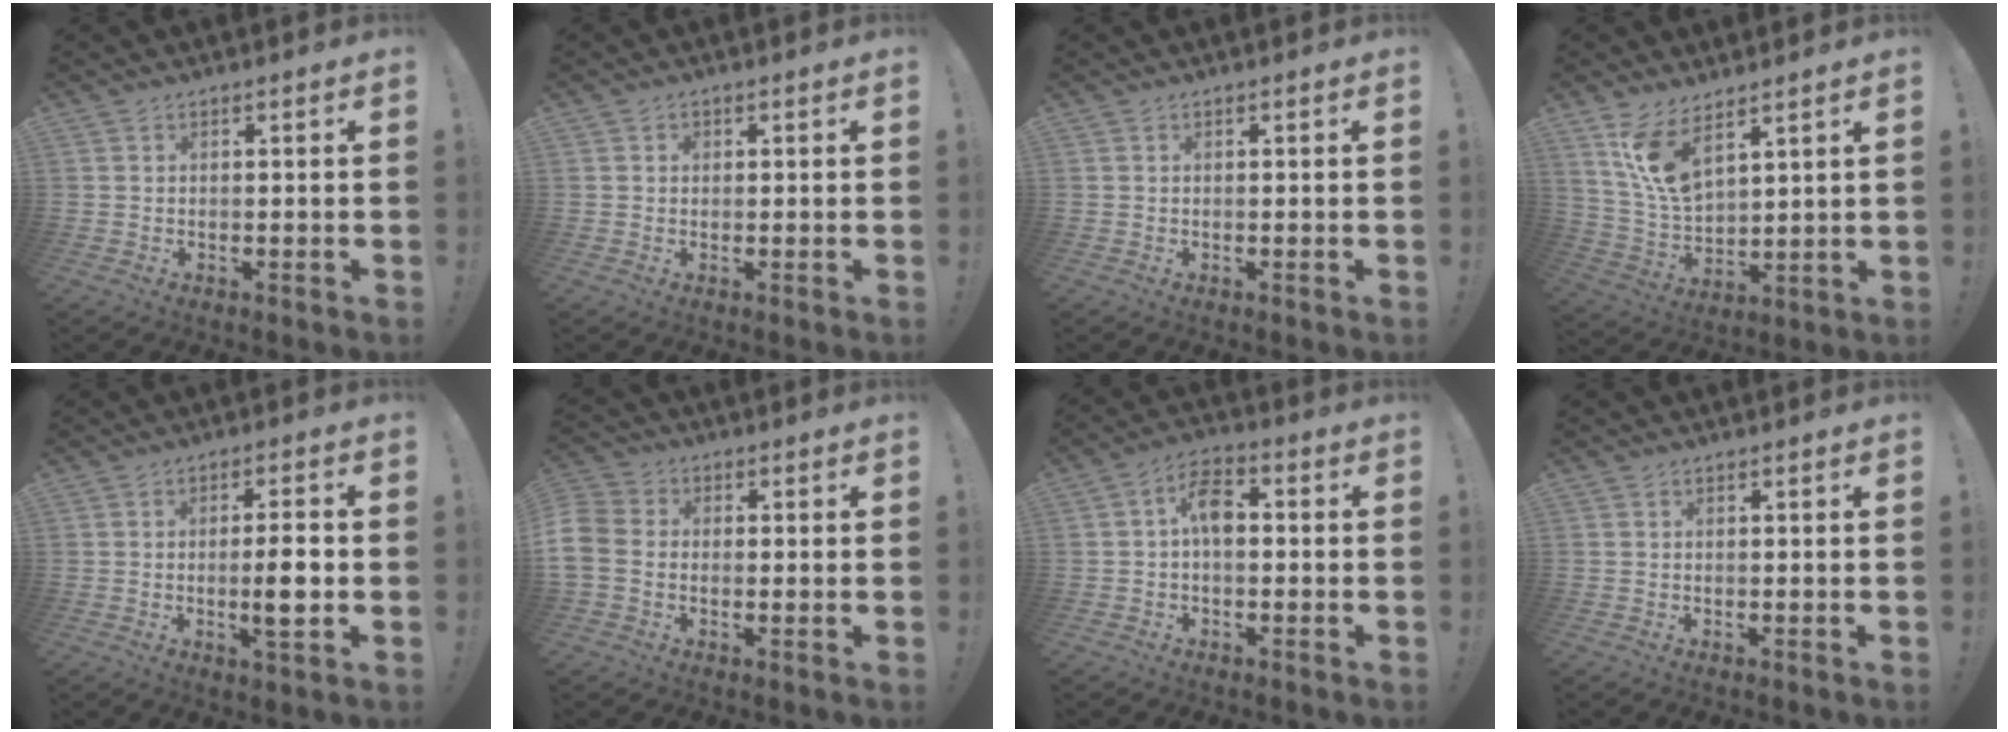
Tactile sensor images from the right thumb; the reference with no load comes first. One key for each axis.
{"total": 0.8, "fx": 0.2, "fy": 0.8, "fz": 0.2, "tx": 0.002, "ty": -0.001, "tz": 0.002}
{"total": 0.0}
{"total": 11.7, "fx": 7.8, "fy": 5.0, "fz": 7.1, "tx": -0.150, "ty": -0.040, "tz": 0.149}
{"total": 7.3, "fx": -1.0, "fy": 1.2, "fz": 7.2, "tx": -0.109, "ty": -0.004, "tz": -0.022}
{"total": 6.6, "fx": -1.2, "fy": 5.3, "fz": 3.8, "tx": -0.090, "ty": 0.013, "tz": -0.019}
{"total": 7.7, "fx": 0.0, "fy": 4.5, "fz": 6.3, "tx": -0.104, "ty": 0.011, "tz": -0.001}
{"total": 0.0}